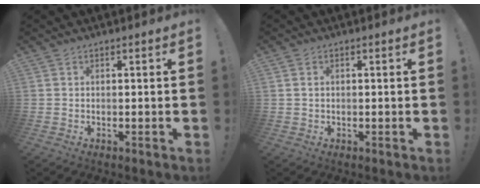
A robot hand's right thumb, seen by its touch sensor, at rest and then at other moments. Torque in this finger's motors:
{"motor_torque": [0.21, 0.11, 0.36, -0.25, 0.05]}